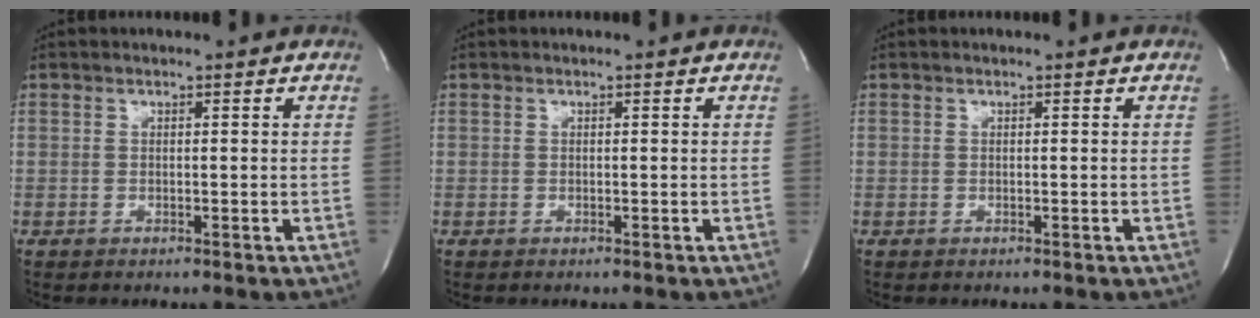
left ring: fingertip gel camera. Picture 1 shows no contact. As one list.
[{"total": 0.0}, {"total": 0.0}]